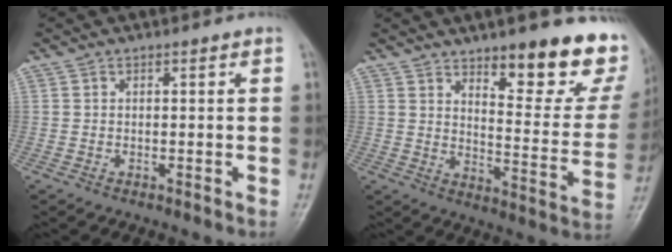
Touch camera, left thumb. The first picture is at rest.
{"total": 18.6, "force": [11.9, 6.3, 12.9], "torque": [-0.114, -0.080, 0.163]}